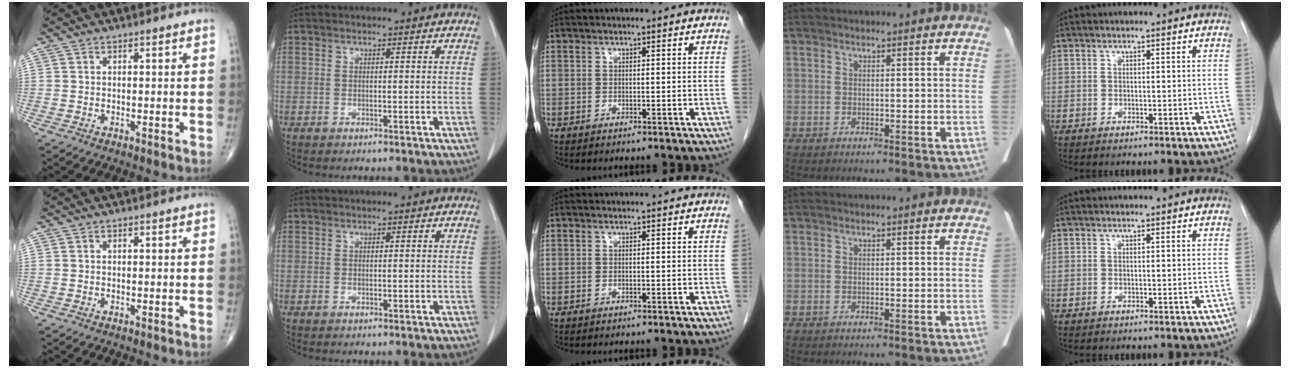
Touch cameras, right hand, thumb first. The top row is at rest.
{}